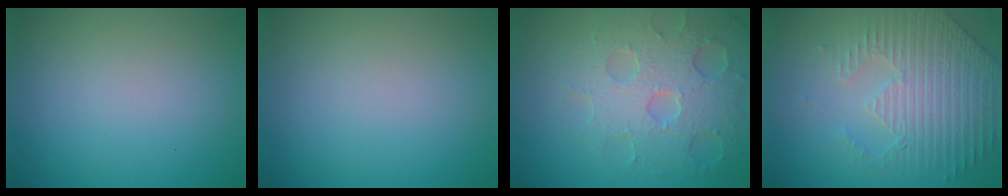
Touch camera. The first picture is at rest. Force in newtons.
{"total": 0.0}
{"total": 6.4, "press": 5.3, "slide": 3.6}
{"total": 4.5, "press": 3.6, "slide": 2.7}